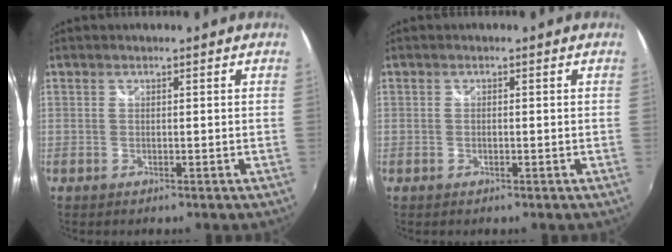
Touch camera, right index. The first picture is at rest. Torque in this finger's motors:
{"motor_torque": [-0.41, 0.08, -0.04, 0.00]}